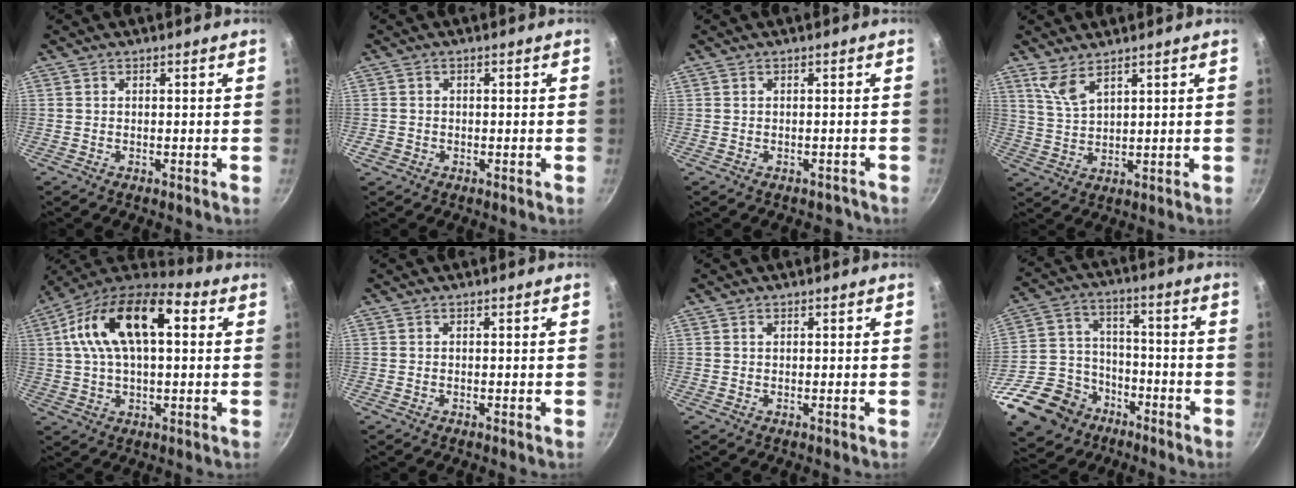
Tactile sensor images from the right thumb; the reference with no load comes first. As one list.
[{"total": 1.5, "force": [-0.6, 1.3, 0.2], "torque": [-0.003, 0.003, -0.008]}, {"total": 1.5, "force": [-1.1, 1.0, 0.2], "torque": [0.016, 0.028, 0.002]}, {"total": 4.6, "force": [3.6, 1.3, 2.6], "torque": [-0.053, -0.030, 0.079]}, {"total": 20.5, "force": [4.8, 10.5, 17.0], "torque": [-0.291, 0.026, 0.067]}, {"total": 0.0}, {"total": 0.5, "force": [0.2, 0.3, 0.4], "torque": [-0.008, 0.002, 0.003]}, {"total": 18.8, "force": [-10.9, 13.3, 7.7], "torque": [-0.123, 0.061, -0.186]}]